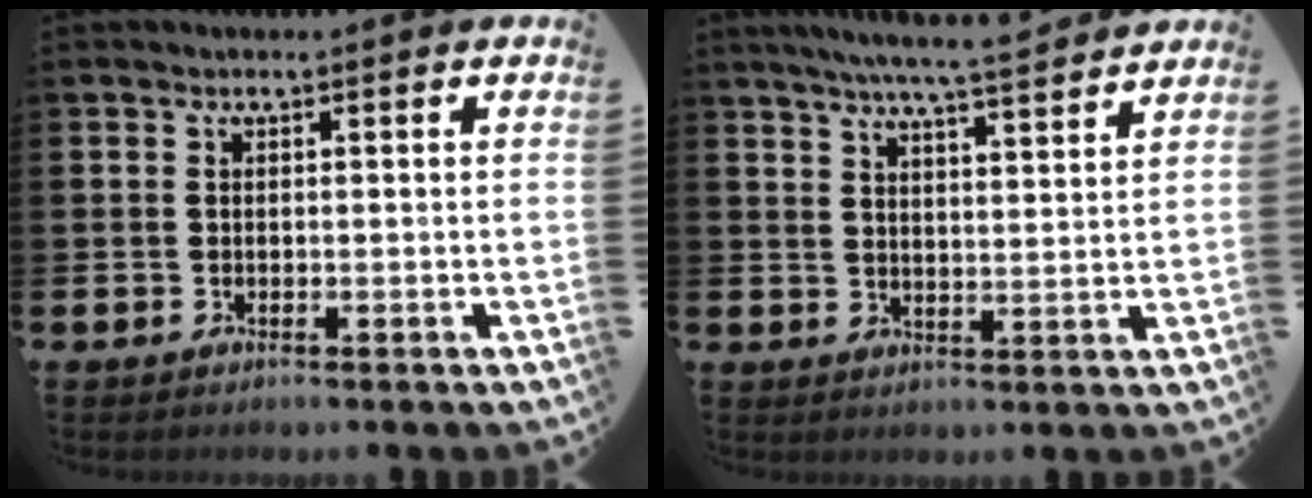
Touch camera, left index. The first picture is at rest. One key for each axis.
{"total": 6.6, "fx": 6.2, "fy": -0.3, "fz": 2.2, "tx": -0.048, "ty": -0.035, "tz": 0.107}